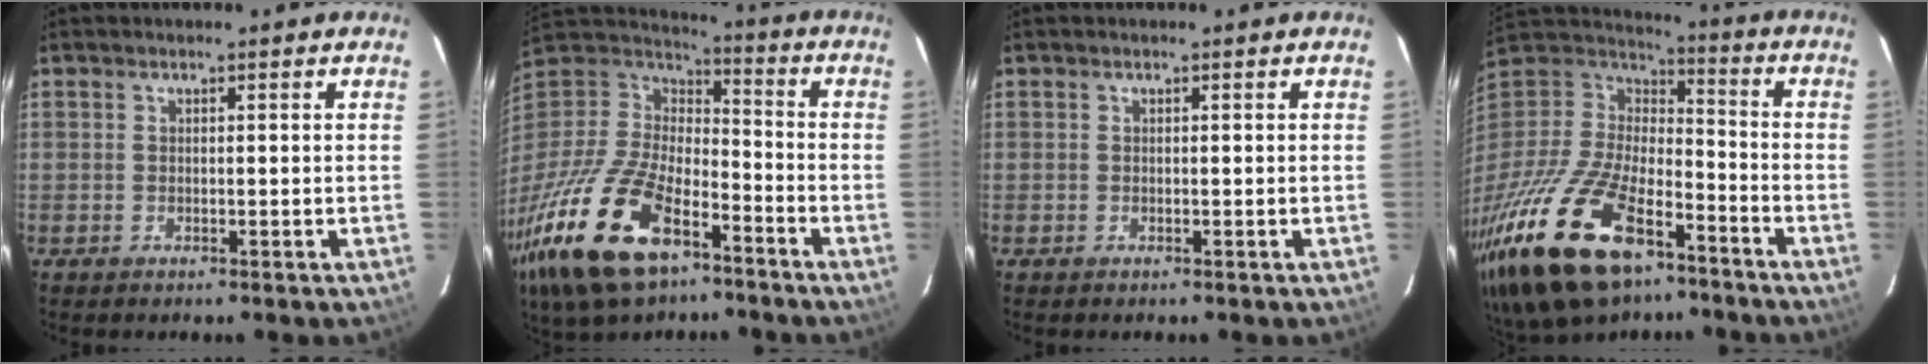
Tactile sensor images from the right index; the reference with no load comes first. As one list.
[{"total": 28.5, "force": [-16.9, 13.3, 18.8], "torque": [-0.409, -0.042, -0.297]}, {"total": 0.0}, {"total": 32.5, "force": [-20.0, 15.0, 20.8], "torque": [-0.448, -0.042, -0.334]}]